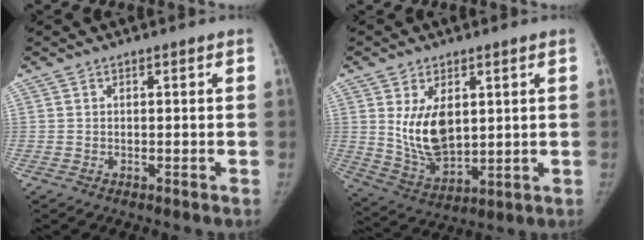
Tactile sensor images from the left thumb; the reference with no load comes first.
{"total": 11.4, "force": [2.4, 6.8, 8.7], "torque": [-0.130, -0.022, 0.062]}